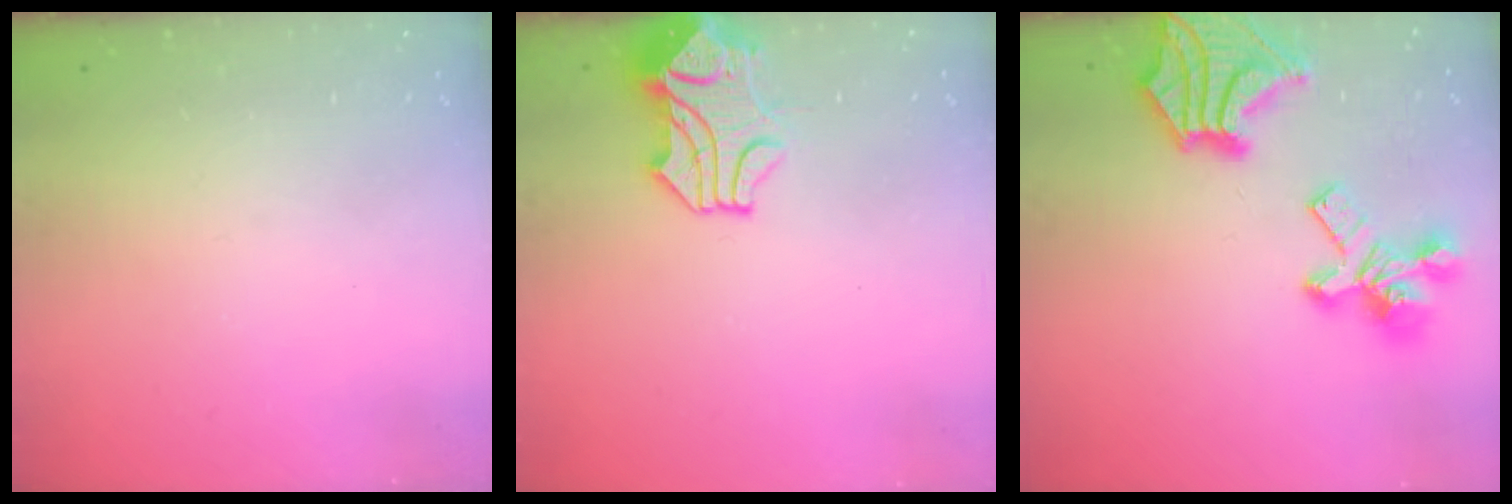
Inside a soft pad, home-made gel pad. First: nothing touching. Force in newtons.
{"total": 2.2, "press": 1.9, "slide": 1.1}
{"total": 15.7, "press": 15.2, "slide": 4.0}